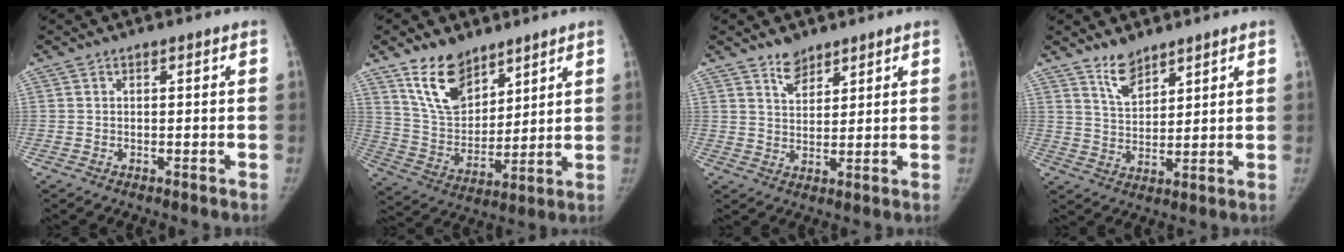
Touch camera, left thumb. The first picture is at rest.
{"total": 12.6, "force": [8.7, 7.0, 5.8], "torque": [-0.071, -0.057, 0.174]}
{"total": 4.1, "force": [3.3, 2.2, 1.3], "torque": [-0.001, -0.028, 0.061]}
{"total": 5.5, "force": [4.4, 2.4, 2.3], "torque": [-0.022, -0.037, 0.088]}